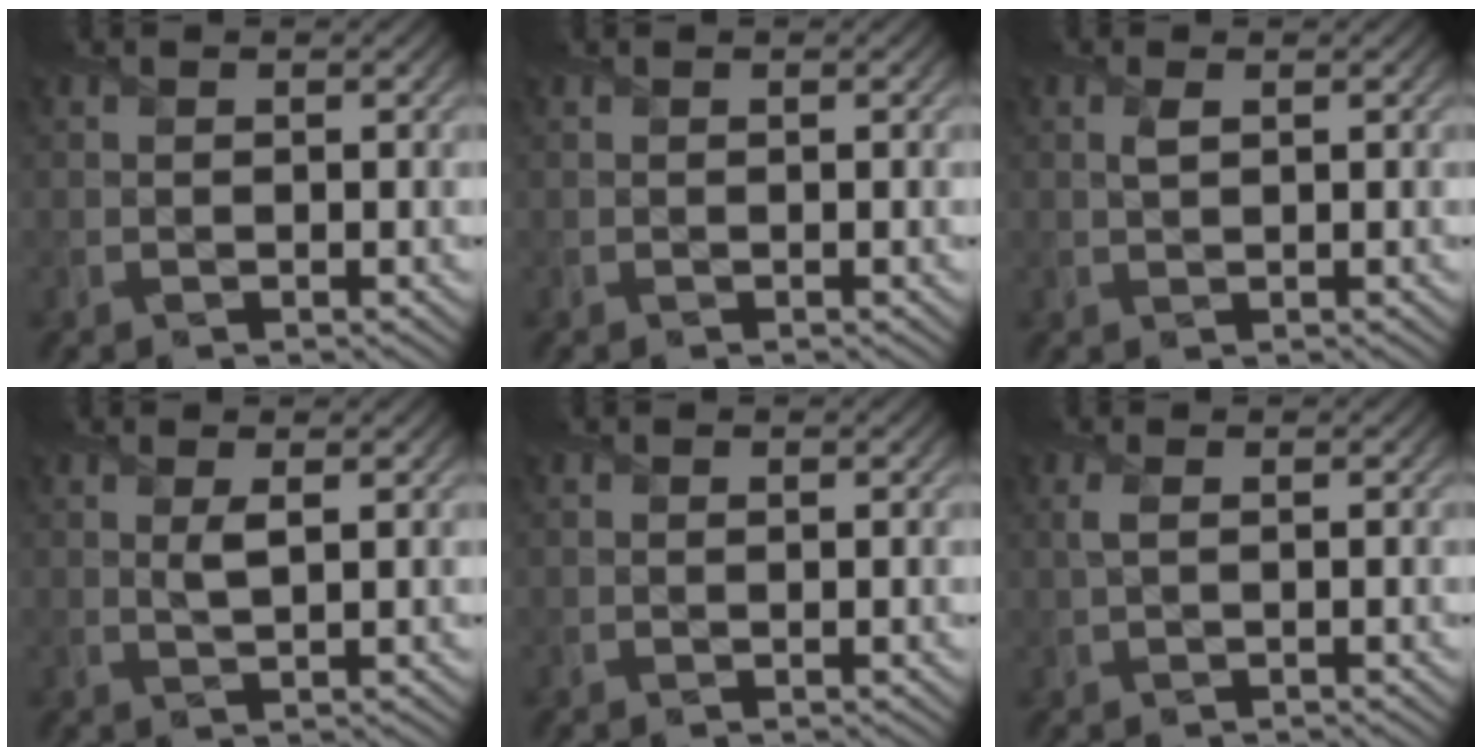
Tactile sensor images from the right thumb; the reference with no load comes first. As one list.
[{"total": 0.0}, {"total": 1.0, "force": [0.5, 0.4, 0.8], "torque": [-0.022, -0.002, 0.010]}, {"total": 1.6, "force": [0.8, 0.3, 1.4], "torque": [-0.029, -0.001, 0.016]}, {"total": 0.0}, {"total": 1.3, "force": [0.4, 0.3, 1.2], "torque": [-0.034, 0.006, 0.007]}]